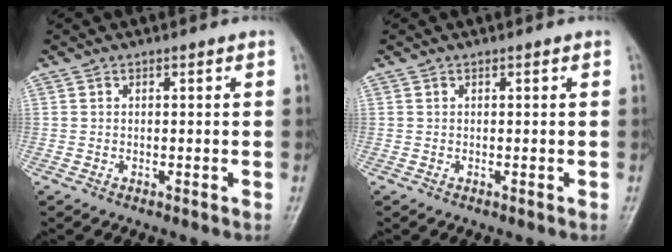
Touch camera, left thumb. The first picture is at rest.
{"total": 0.0}